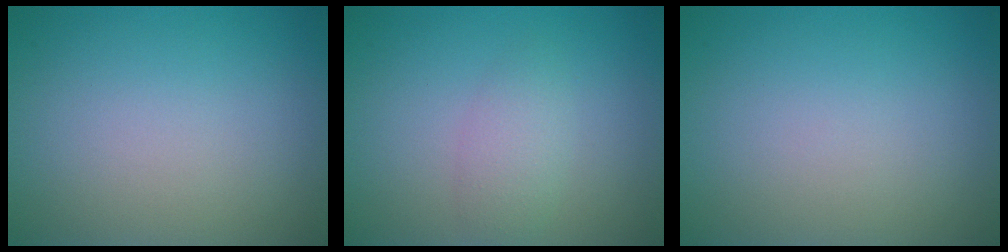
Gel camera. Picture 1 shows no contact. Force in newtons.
{"total": 2.1, "press": 2.1, "slide": 0.1}
{"total": 0.0}